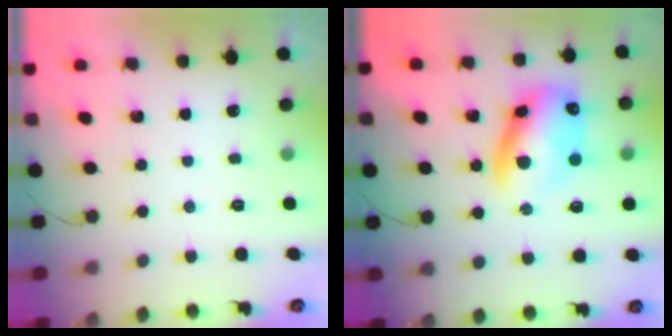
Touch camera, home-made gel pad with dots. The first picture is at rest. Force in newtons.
{"total": 13.9, "press": 13.5, "slide": 3.1}